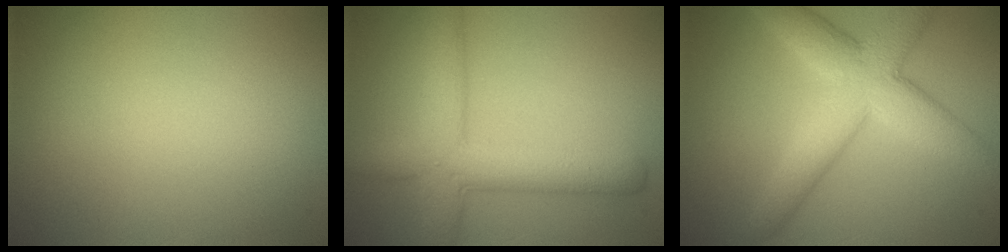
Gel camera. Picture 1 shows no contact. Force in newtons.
{"total": 5.5, "press": 5.5, "slide": 0.2}
{"total": 6.9, "press": 6.9, "slide": 0.1}